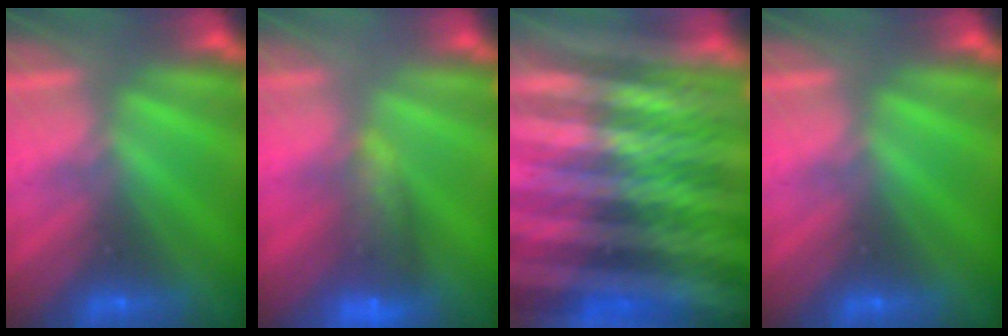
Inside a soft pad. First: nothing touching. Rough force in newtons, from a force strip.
{"total": 7.8}
{"total": 7.0}
{"total": 0.0}